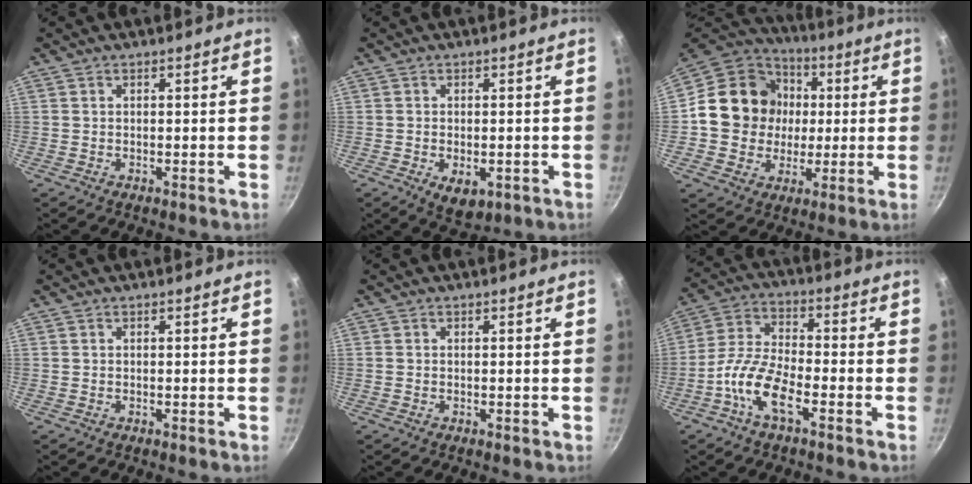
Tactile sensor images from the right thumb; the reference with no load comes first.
{"total": 5.5, "force": [-1.6, 3.3, 4.1], "torque": [-0.050, -0.002, -0.015]}
{"total": 17.2, "force": [1.1, 15.5, 7.4], "torque": [-0.101, 0.022, 0.014]}
{"total": 0.0}
{"total": 0.0}
{"total": 10.5, "force": [-4.9, 4.1, 8.3], "torque": [-0.170, 0.034, -0.107]}